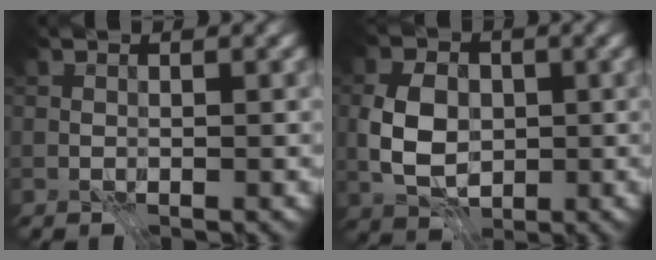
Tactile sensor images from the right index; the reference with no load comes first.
{"total": 5.7, "force": [-0.9, 4.0, 4.0], "torque": [-0.083, 0.003, -0.026]}